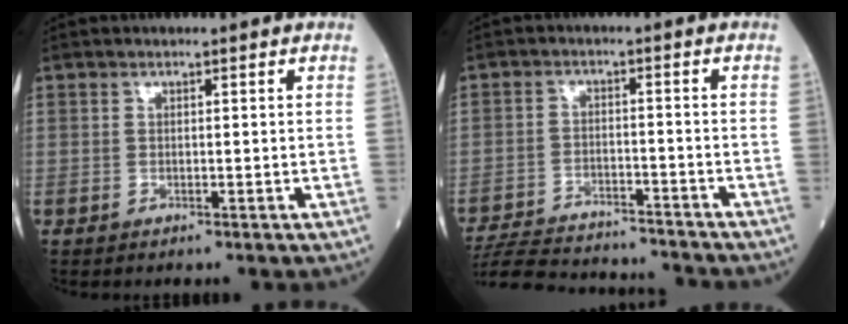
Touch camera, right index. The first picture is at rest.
{"total": 15.6, "force": [-14.8, 2.5, 4.2], "torque": [-0.089, -0.002, -0.220]}